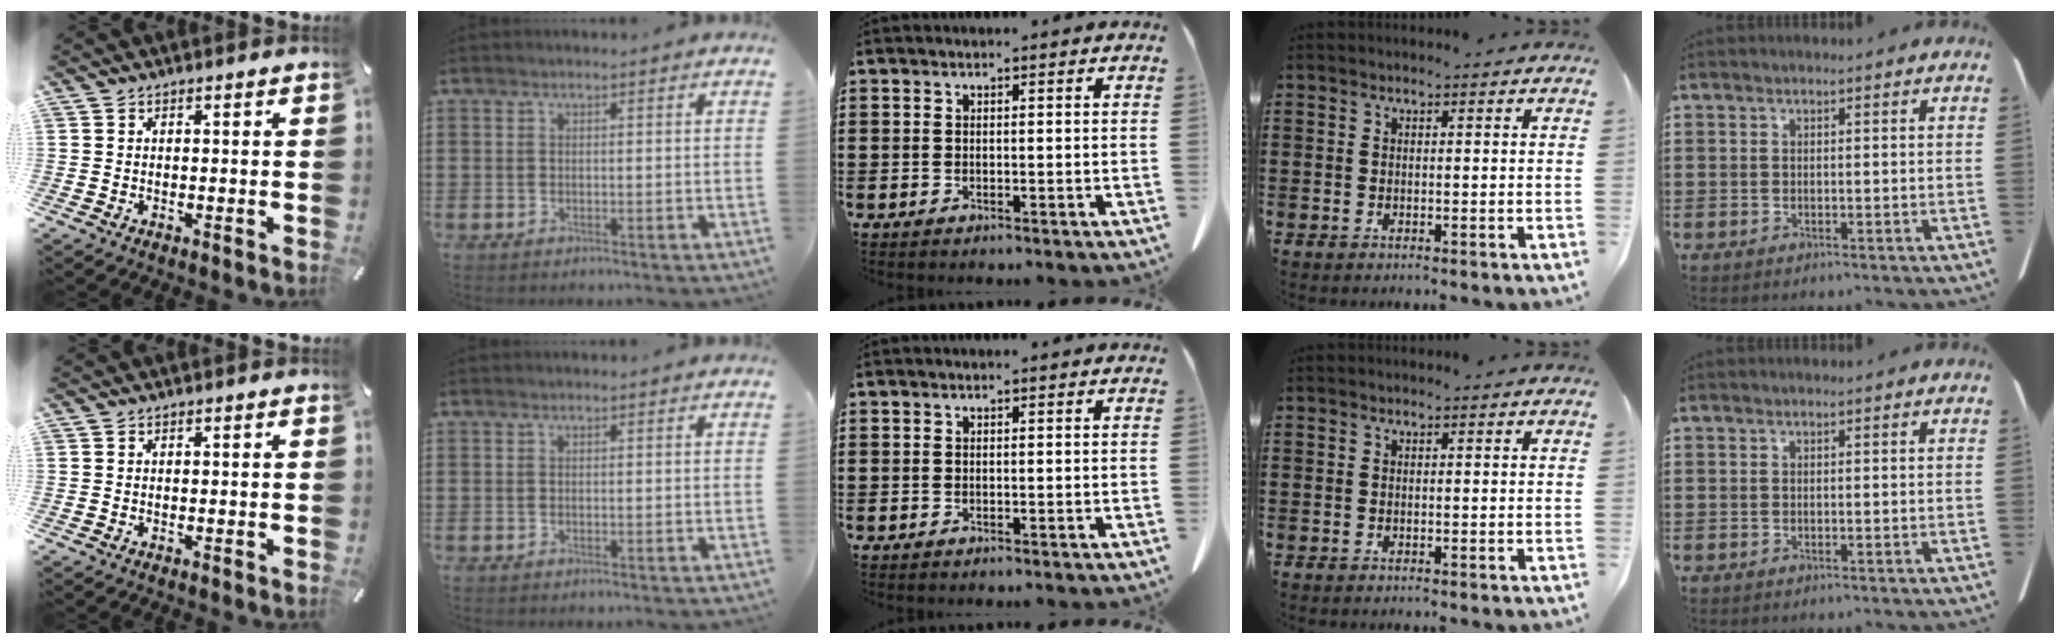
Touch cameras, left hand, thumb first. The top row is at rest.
{}